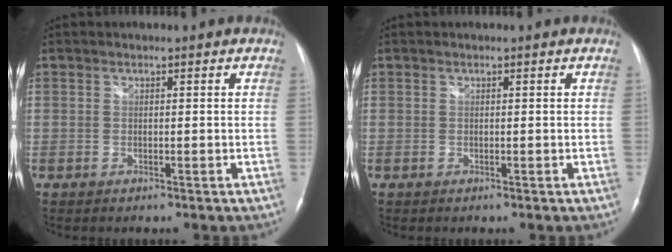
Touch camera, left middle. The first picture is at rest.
{"total": 0.0}